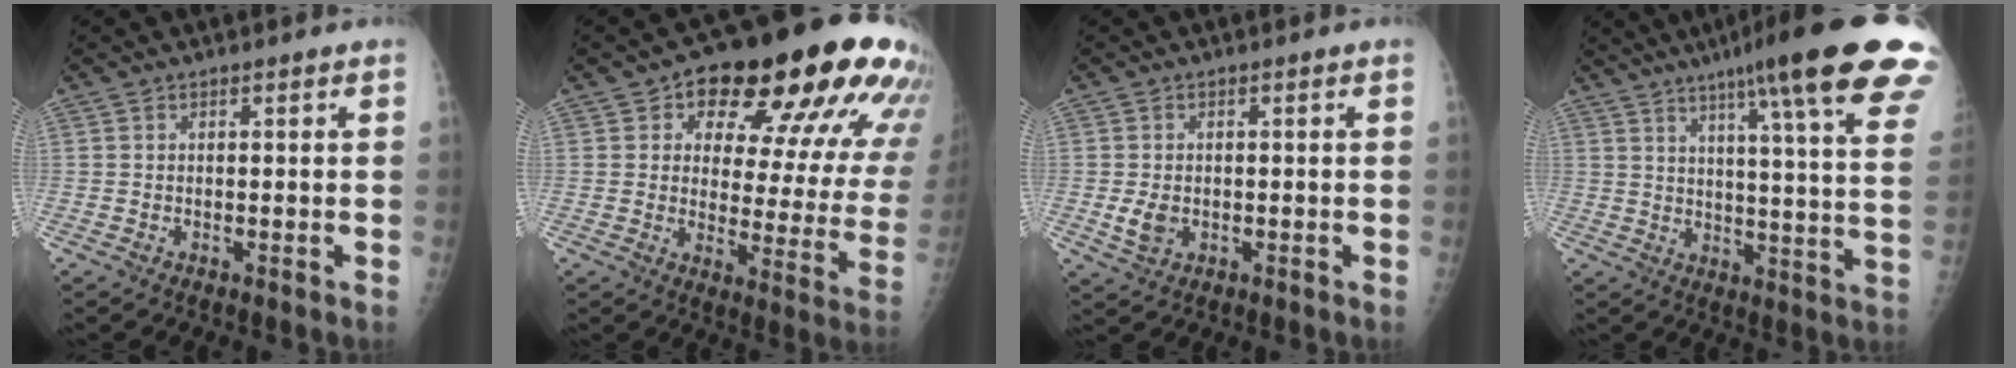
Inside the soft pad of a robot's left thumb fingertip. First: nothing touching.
{"total": 24.9, "force": [12.4, 10.8, 18.6], "torque": [-0.205, -0.013, 0.165]}
{"total": 3.5, "force": [-0.5, 2.5, 2.4], "torque": [-0.044, -0.004, -0.005]}
{"total": 26.3, "force": [16.9, 2.6, 20.0], "torque": [-0.251, -0.055, 0.219]}